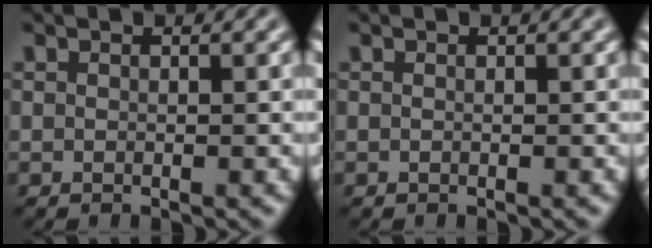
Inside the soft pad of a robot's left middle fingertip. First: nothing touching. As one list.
[{"total": 0.0}]